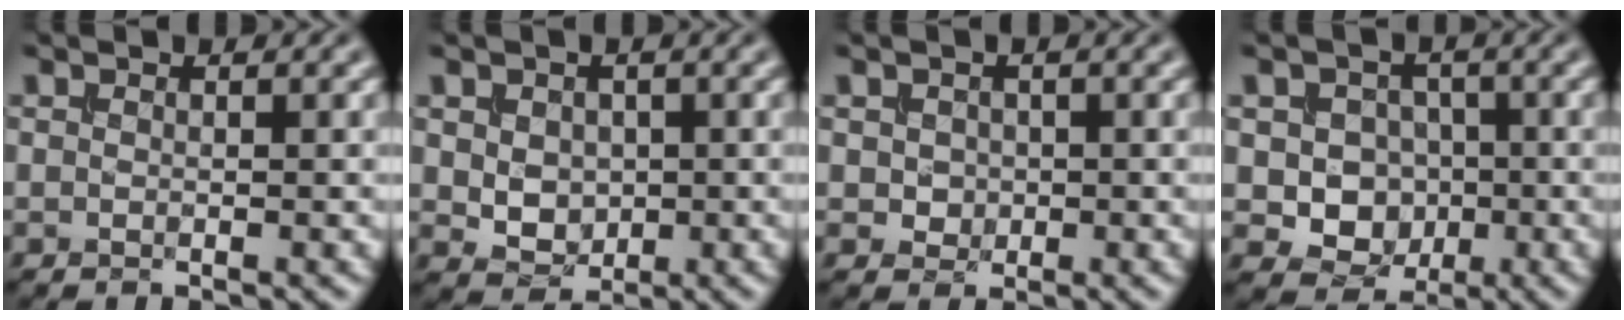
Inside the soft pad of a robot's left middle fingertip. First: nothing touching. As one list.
[{"total": 2.8, "force": [0.2, 2.2, 1.7], "torque": [-0.038, -0.005, 0.007]}, {"total": 1.4, "force": [0.1, 1.2, 0.5], "torque": [-0.013, -0.002, 0.003]}, {"total": 5.2, "force": [-0.5, 4.6, 2.3], "torque": [-0.019, 0.000, -0.026]}]